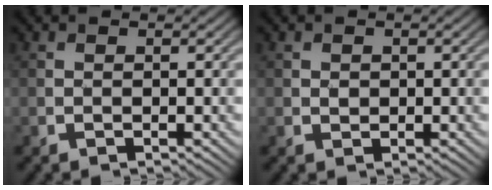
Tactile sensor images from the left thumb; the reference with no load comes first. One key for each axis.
{"total": 0.9, "fx": 0.2, "fy": 0.8, "fz": 0.4, "tx": -0.010, "ty": -0.004, "tz": 0.005}